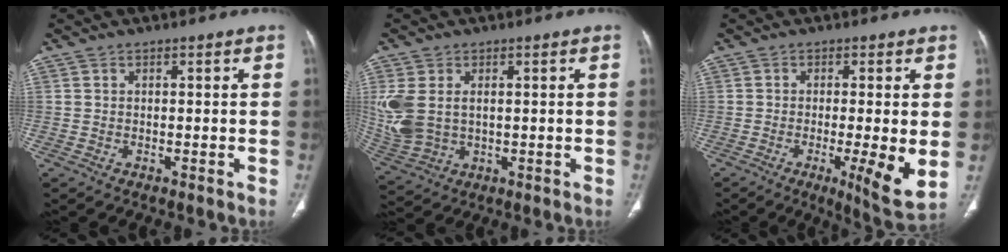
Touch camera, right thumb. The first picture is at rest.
{"total": 11.3, "force": [1.3, 7.6, 8.2], "torque": [-0.206, -0.003, 0.042]}
{"total": 9.1, "force": [-1.5, 1.3, 8.9], "torque": [-0.139, -0.027, -0.024]}